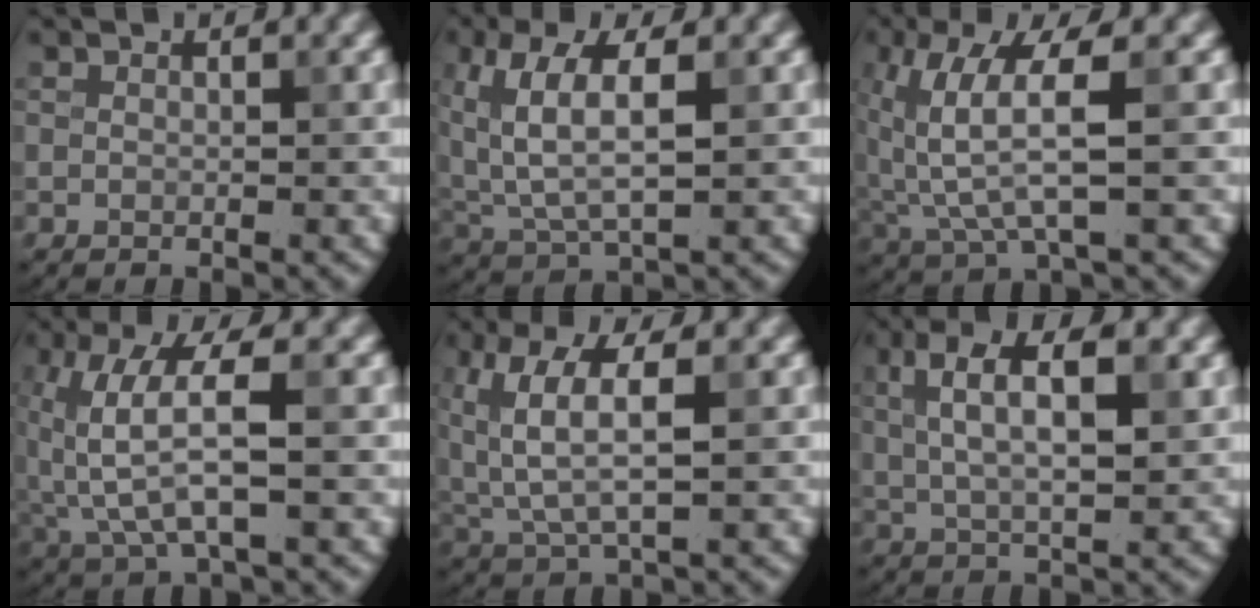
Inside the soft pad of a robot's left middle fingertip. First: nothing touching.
{"total": 6.2, "force": [1.7, 2.9, 5.3], "torque": [-0.119, 0.004, 0.033]}
{"total": 5.8, "force": [1.1, 1.4, 5.5], "torque": [-0.124, -0.001, 0.026]}
{"total": 5.9, "force": [0.5, 1.7, 5.6], "torque": [-0.126, 0.003, 0.011]}
{"total": 5.7, "force": [1.5, 2.3, 5.0], "torque": [-0.117, 0.001, 0.032]}
{"total": 6.5, "force": [2.0, 2.3, 5.8], "torque": [-0.106, 0.007, 0.034]}